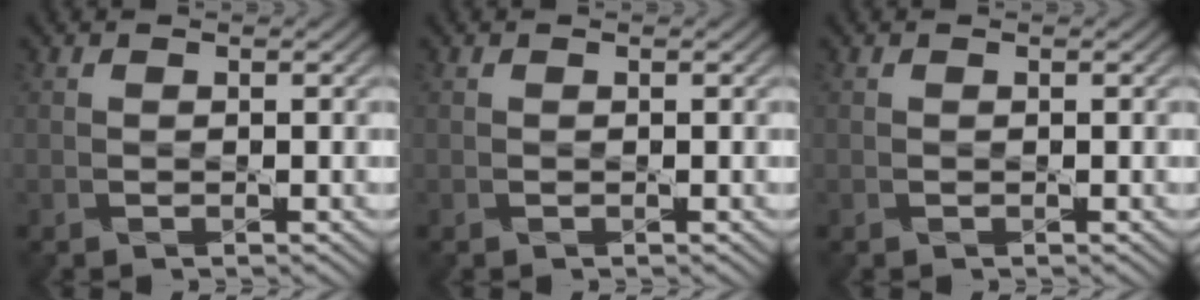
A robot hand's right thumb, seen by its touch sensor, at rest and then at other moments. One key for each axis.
{"total": 0.0}
{"total": 0.0}